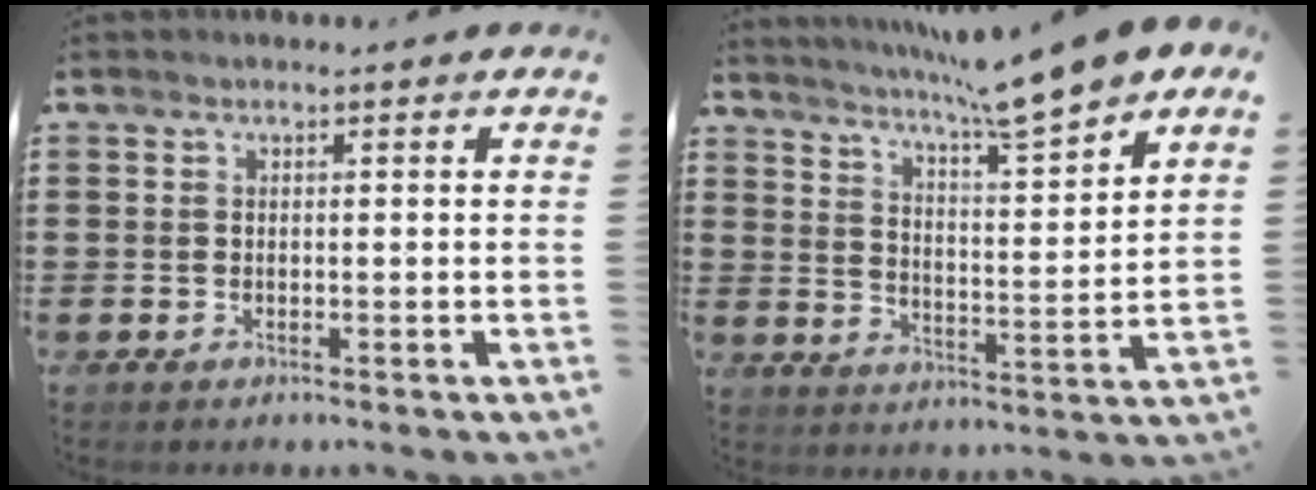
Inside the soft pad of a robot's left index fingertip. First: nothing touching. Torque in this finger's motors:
{"motor_torque": [1.09, -1.05, 0.57, 0.21]}